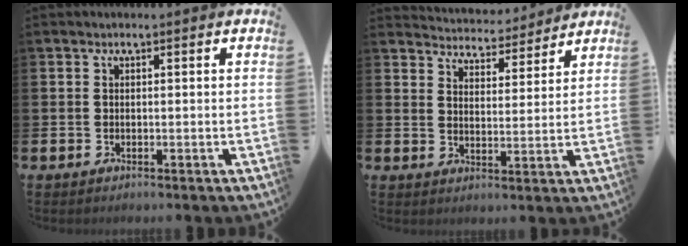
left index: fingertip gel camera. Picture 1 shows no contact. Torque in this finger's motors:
{"motor_torque": [0.67, -0.95, 0.31, 0.03]}